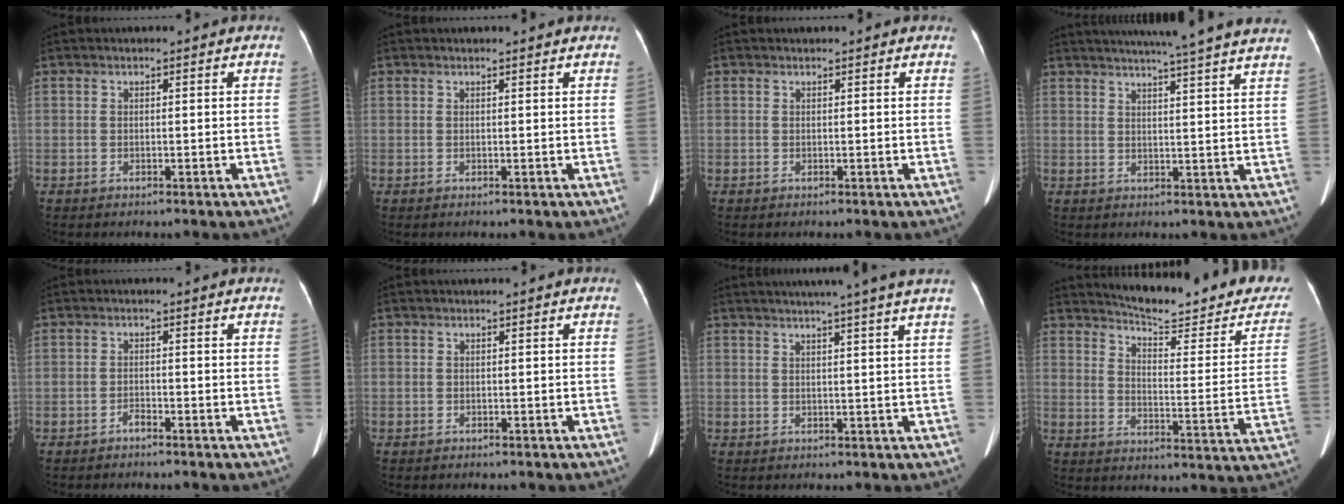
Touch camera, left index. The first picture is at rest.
{"total": 1.6, "force": [1.5, 0.0, 0.4], "torque": [-0.010, 0.007, 0.017]}
{"total": 1.6, "force": [1.4, 0.7, 0.5], "torque": [-0.008, 0.020, 0.010]}
{"total": 18.1, "force": [15.9, -1.1, 8.5], "torque": [-0.135, -0.016, 0.192]}
{"total": 1.0, "force": [-0.9, 0.1, 0.4], "torque": [-0.007, 0.000, -0.016]}
{"total": 0.7, "force": [-0.4, 0.5, -0.2], "torque": [0.004, 0.004, -0.010]}
{"total": 9.5, "force": [7.7, -1.7, 5.3], "torque": [-0.068, 0.011, 0.079]}
{"total": 21.2, "force": [19.5, 2.8, 7.9], "torque": [-0.102, -0.077, 0.232]}